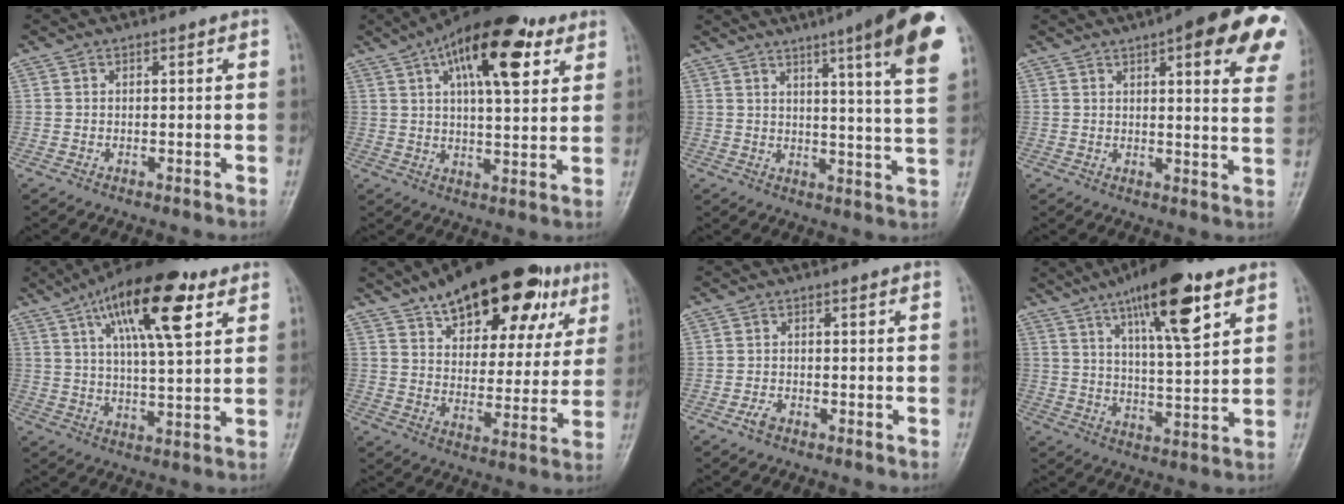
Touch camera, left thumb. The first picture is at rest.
{"total": 18.8, "force": [8.7, 7.6, 14.8], "torque": [-0.203, -0.008, 0.131]}
{"total": 17.1, "force": [9.3, 1.7, 14.3], "torque": [-0.172, -0.039, 0.110]}
{"total": 18.4, "force": [9.3, 5.1, 15.1], "torque": [-0.164, -0.022, 0.100]}
{"total": 17.9, "force": [8.4, 5.9, 14.7], "torque": [-0.217, -0.016, 0.135]}
{"total": 24.8, "force": [14.3, 11.9, 16.3], "torque": [-0.201, -0.014, 0.213]}
{"total": 1.9, "force": [-1.3, 1.1, 1.0], "torque": [-0.021, 0.005, -0.025]}
{"total": 15.7, "force": [8.5, 4.0, 12.6], "torque": [-0.187, -0.031, 0.137]}